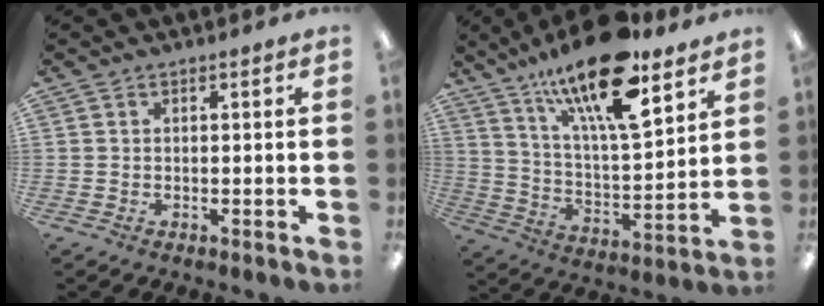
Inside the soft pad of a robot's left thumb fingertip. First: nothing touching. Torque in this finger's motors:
{"motor_torque": [0.54, 0.63, 1.55, -1.23, 0.32]}